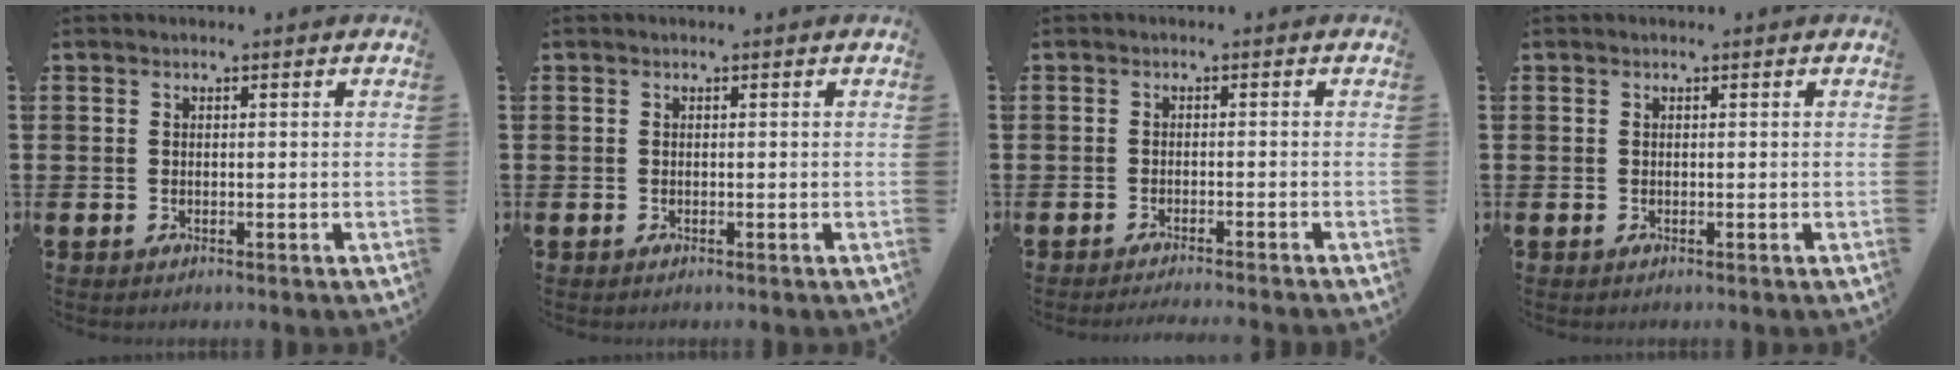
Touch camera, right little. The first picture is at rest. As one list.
[{"total": 0.0}, {"total": 1.1, "force": [-1.1, -0.3, 0.2], "torque": [-0.002, 0.001, -0.022]}, {"total": 0.0}]